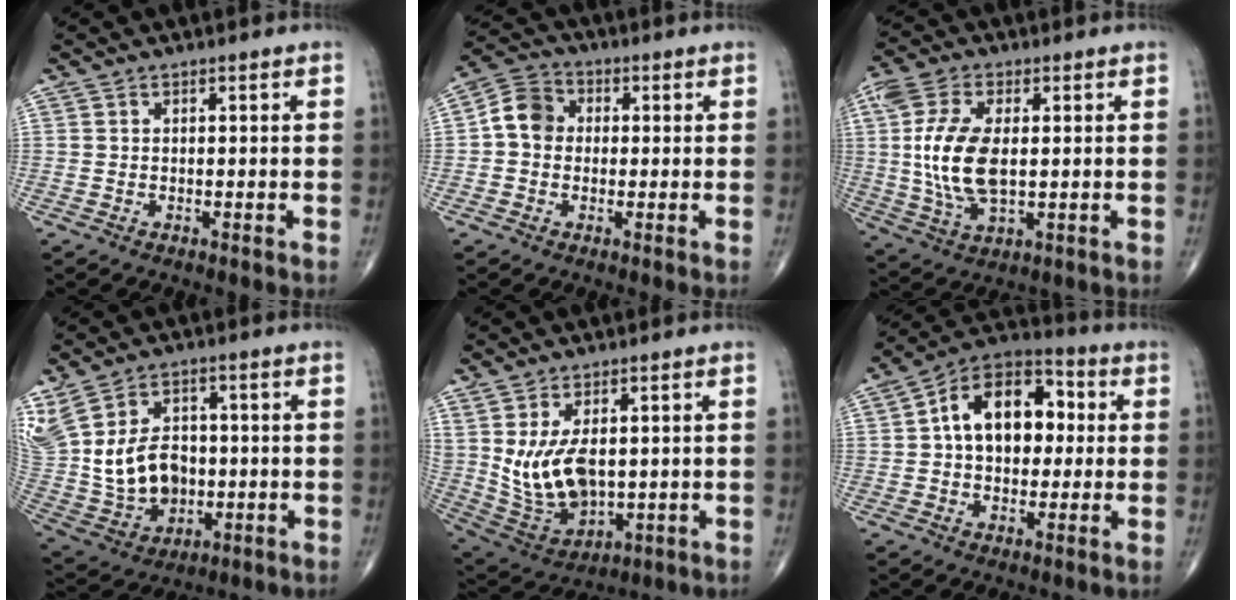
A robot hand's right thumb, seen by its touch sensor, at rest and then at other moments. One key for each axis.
{"total": 6.4, "fx": 0.0, "fy": 5.4, "fz": 3.5, "tx": -0.050, "ty": 0.020, "tz": -0.013}
{"total": 13.5, "fx": 1.0, "fy": 7.0, "fz": 11.5, "tx": -0.254, "ty": -0.005, "tz": 0.024}
{"total": 20.5, "fx": 1.7, "fy": 15.2, "fz": 13.6, "tx": -0.300, "ty": 0.015, "tz": 0.065}
{"total": 12.3, "fx": 1.5, "fy": 7.0, "fz": 10.0, "tx": -0.184, "ty": -0.018, "tz": 0.055}
{"total": 15.5, "fx": 1.9, "fy": 10.1, "fz": 11.6, "tx": -0.149, "ty": 0.030, "tz": 0.020}